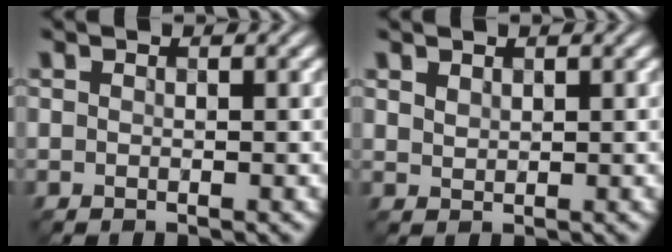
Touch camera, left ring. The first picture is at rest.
{"total": 1.0, "force": [0.8, 0.4, 0.3], "torque": [-0.011, -0.001, 0.019]}